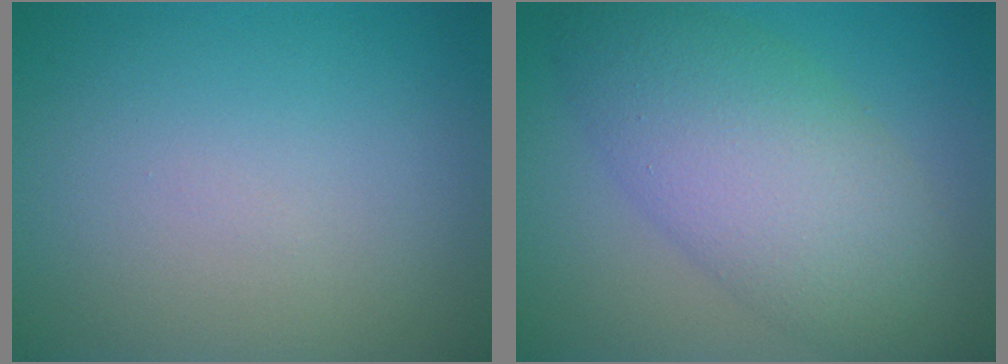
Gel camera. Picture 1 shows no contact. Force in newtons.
{"total": 8.1, "press": 8.1, "slide": 0.3}